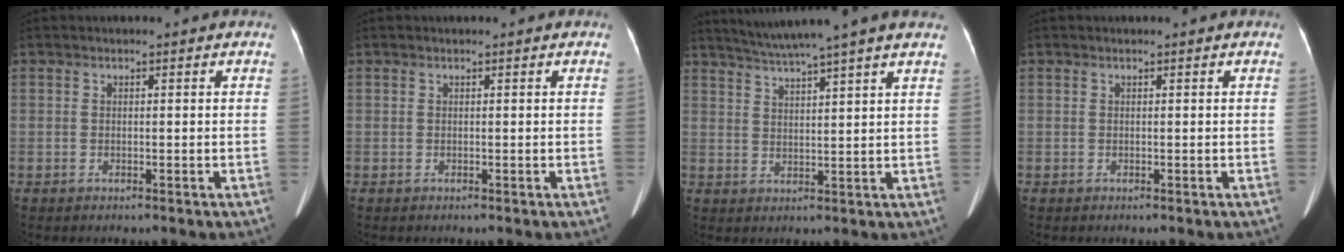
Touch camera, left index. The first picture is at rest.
{"total": 0.0}
{"total": 10.5, "force": [9.0, -1.6, 5.1], "torque": [-0.092, 0.021, 0.126]}
{"total": 0.0}